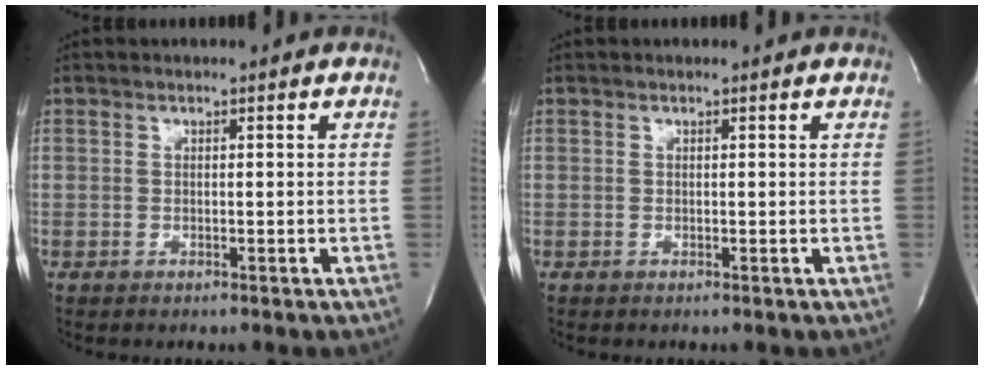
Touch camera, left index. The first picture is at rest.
{"total": 0.0}